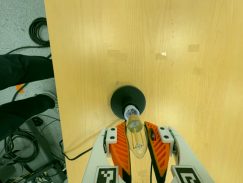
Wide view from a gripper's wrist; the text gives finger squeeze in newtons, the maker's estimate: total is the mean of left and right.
{"total": 20.1, "left": 22.2, "right": 18.0}